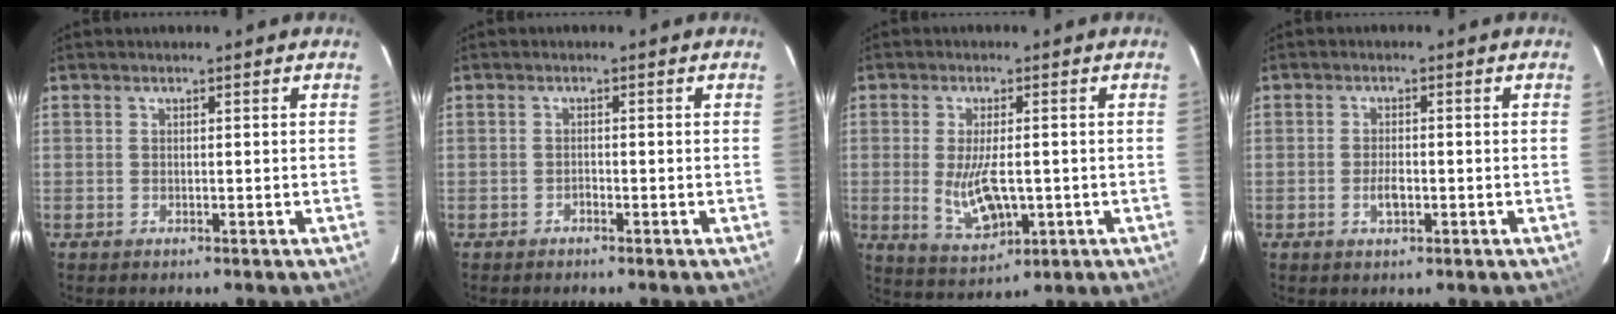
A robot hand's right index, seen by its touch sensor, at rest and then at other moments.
{"total": 0.9, "force": [-0.8, 0.3, 0.1], "torque": [-0.001, 0.003, -0.016]}
{"total": 8.6, "force": [-1.3, 3.5, 7.8], "torque": [-0.151, -0.016, -0.012]}
{"total": 2.8, "force": [-1.0, 1.3, 2.3], "torque": [-0.042, -0.001, -0.017]}